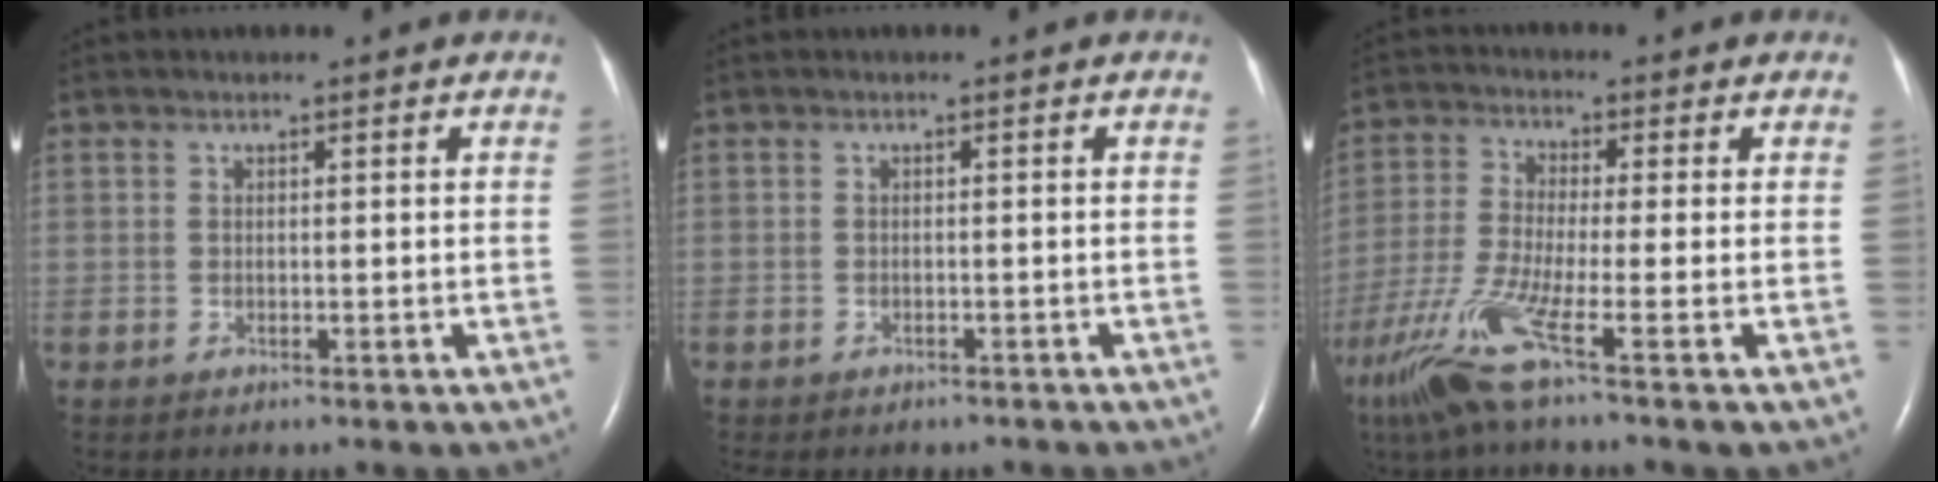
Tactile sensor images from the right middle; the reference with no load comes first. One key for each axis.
{"total": 5.8, "fx": -4.9, "fy": 2.4, "fz": 1.9, "tx": -0.025, "ty": 0.003, "tz": -0.056}
{"total": 10.3, "fx": -5.8, "fy": -0.8, "fz": 8.5, "tx": -0.187, "ty": -0.033, "tz": -0.118}